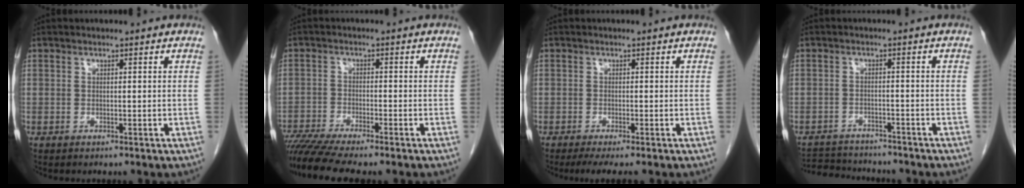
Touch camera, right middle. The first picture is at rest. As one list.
[{"total": 9.9, "force": [-8.5, 0.0, 5.2], "torque": [-0.088, -0.020, -0.139]}, {"total": 3.7, "force": [-2.8, 0.0, 2.4], "torque": [-0.037, -0.012, -0.044]}, {"total": 8.7, "force": [-8.3, 1.8, 2.0], "torque": [-0.036, 0.003, -0.119]}]